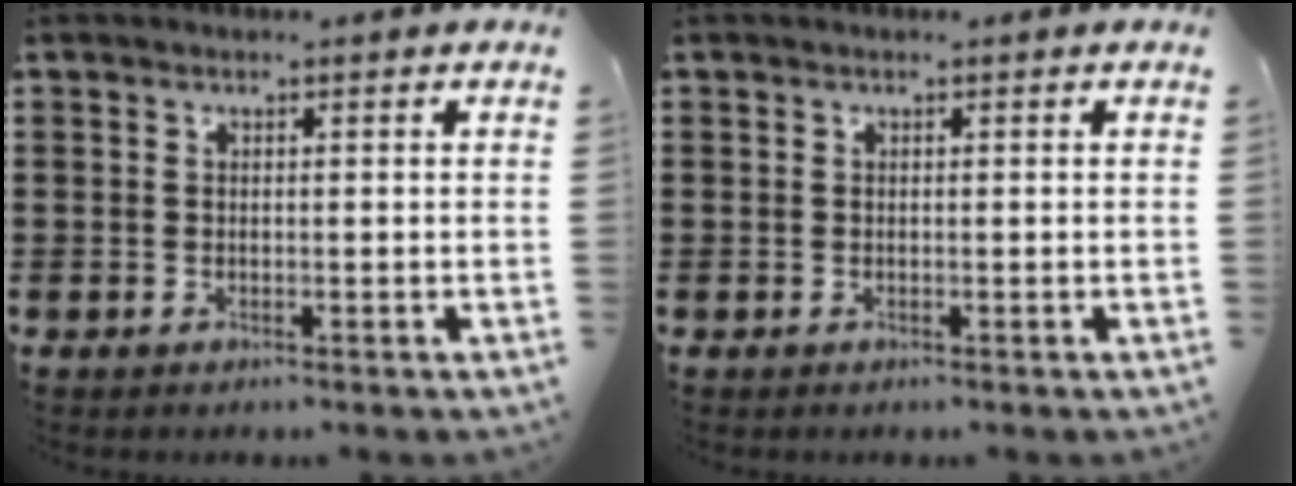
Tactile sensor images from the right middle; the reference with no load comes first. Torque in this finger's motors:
{"motor_torque": [0.00, 0.00, 0.00, 0.00]}